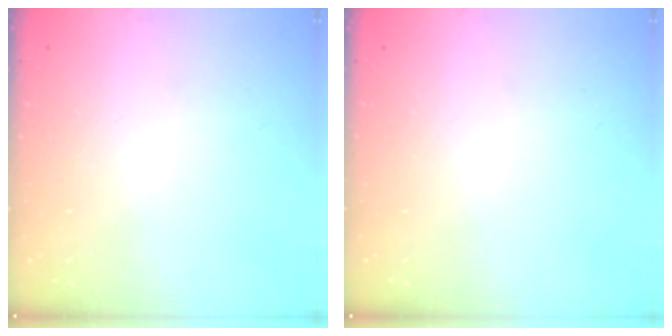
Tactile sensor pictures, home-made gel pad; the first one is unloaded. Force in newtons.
{"total": 0.0}